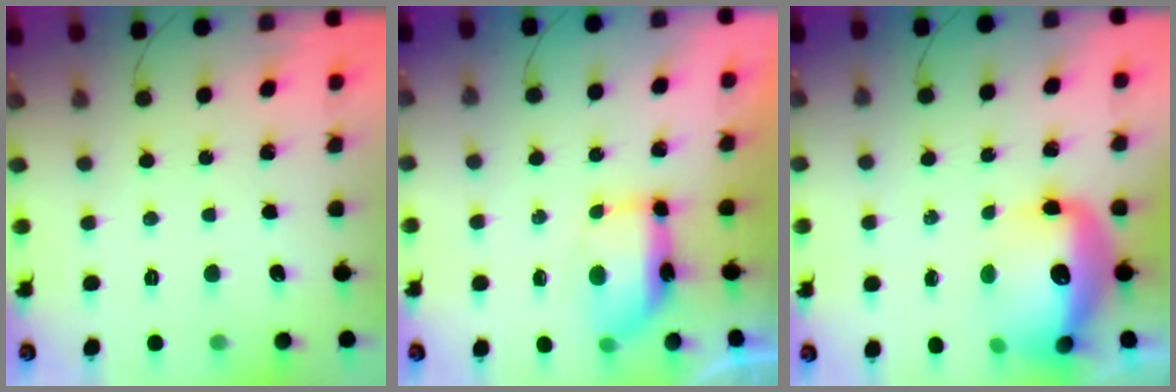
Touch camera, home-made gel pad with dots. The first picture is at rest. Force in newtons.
{"total": 7.8, "press": 7.7, "slide": 1.5}
{"total": 15.5, "press": 15.1, "slide": 3.6}